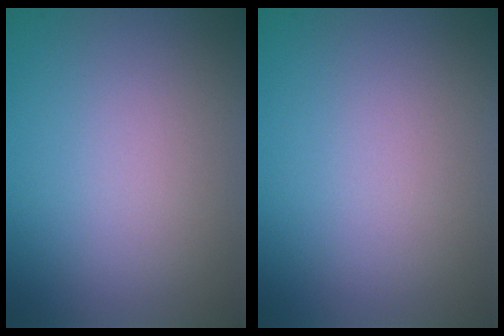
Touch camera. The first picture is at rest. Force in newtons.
{"total": 0.0}